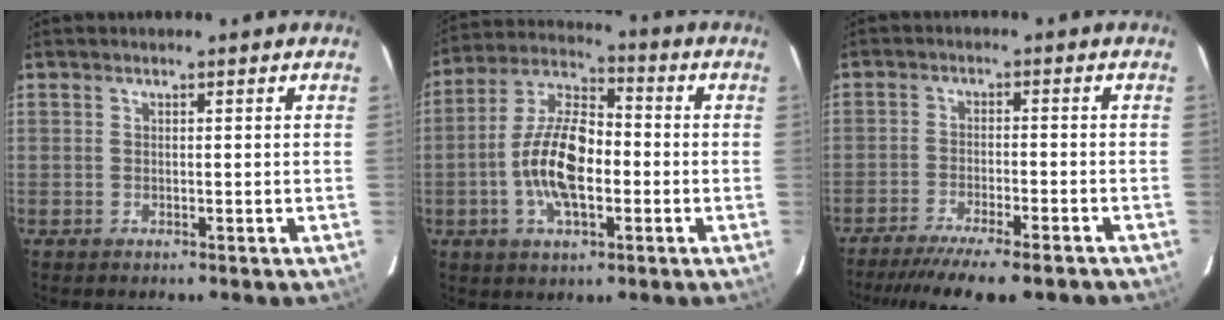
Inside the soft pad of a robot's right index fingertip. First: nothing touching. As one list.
[{"total": 13.2, "force": [-2.7, 5.8, 11.5], "torque": [-0.234, 0.009, -0.054]}, {"total": 15.0, "force": [-12.5, 2.6, 8.0], "torque": [-0.162, -0.040, -0.187]}]